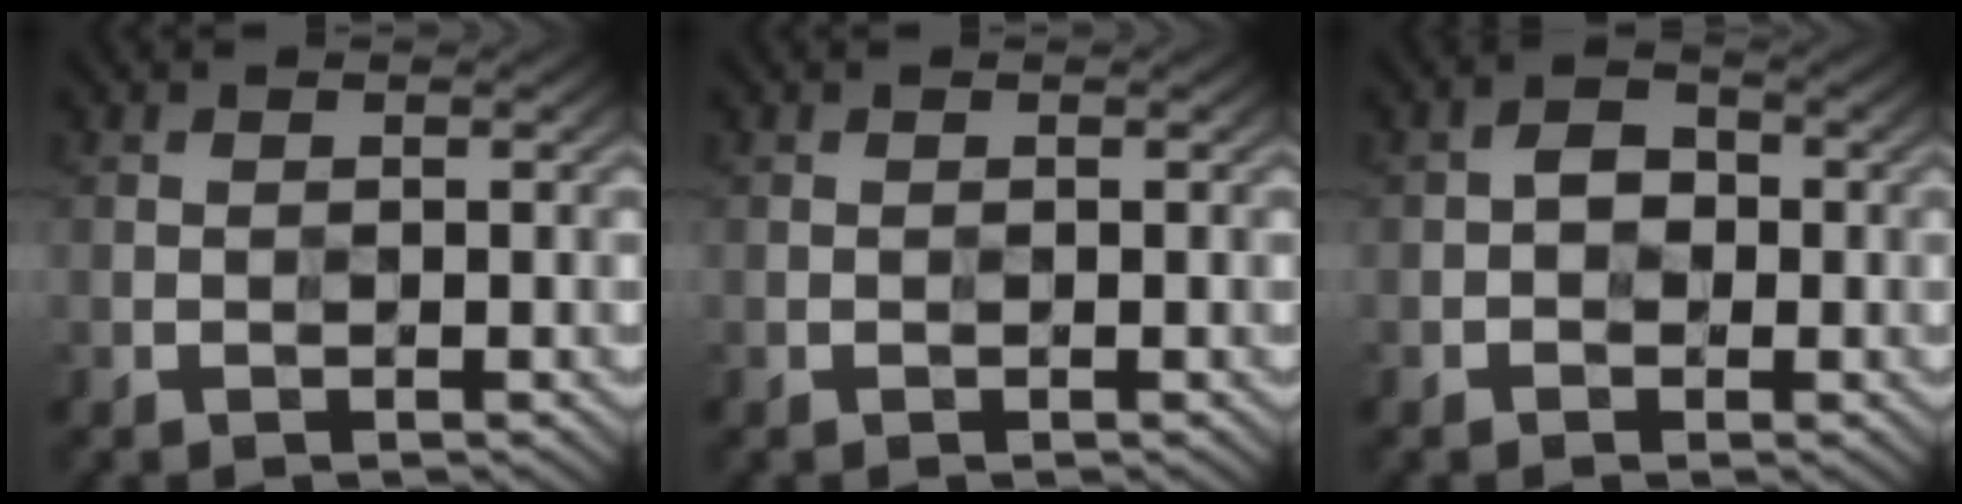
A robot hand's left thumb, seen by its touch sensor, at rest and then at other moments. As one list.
[{"total": 0.0}, {"total": 2.5, "force": [-0.5, 2.0, 1.4], "torque": [-0.019, 0.005, -0.012]}]